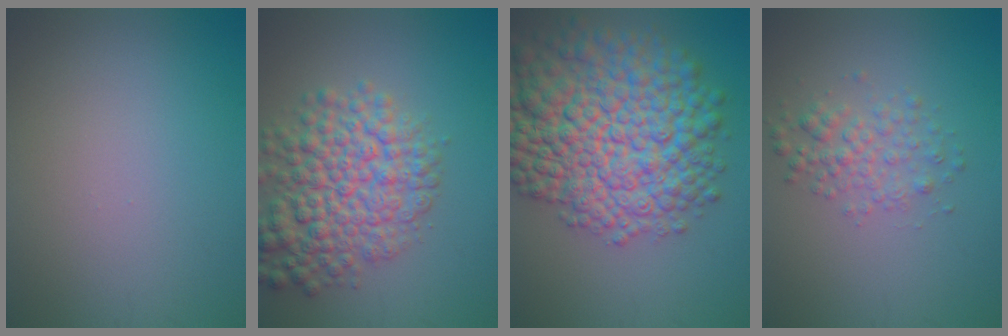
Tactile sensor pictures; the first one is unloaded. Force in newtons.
{"total": 7.7, "press": 7.7, "slide": 0.2}
{"total": 14.1, "press": 14.1, "slide": 0.4}
{"total": 2.6, "press": 2.6, "slide": 0.1}